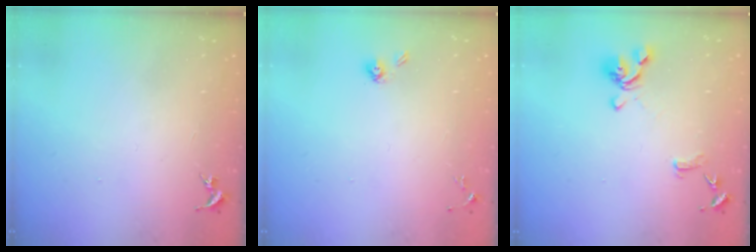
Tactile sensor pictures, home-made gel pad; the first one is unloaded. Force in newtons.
{"total": 4.0, "press": 3.6, "slide": 1.8}
{"total": 11.6, "press": 11.5, "slide": 1.4}